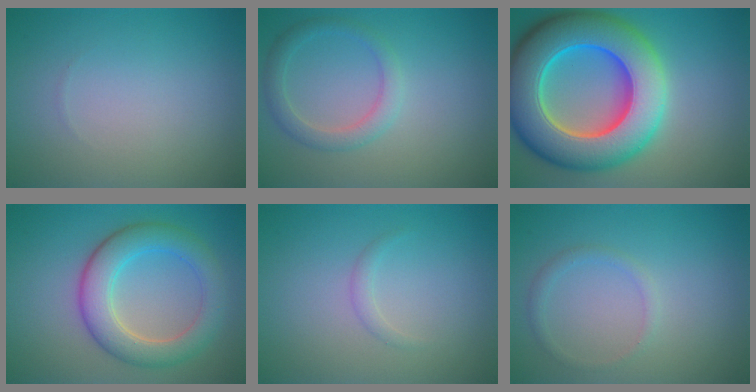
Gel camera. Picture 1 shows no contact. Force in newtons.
{"total": 2.3, "press": 2.3, "slide": 0.1}
{"total": 14.0, "press": 13.9, "slide": 0.5}
{"total": 5.7, "press": 5.7, "slide": 0.2}
{"total": 0.8, "press": 0.8, "slide": 0.0}
{"total": 1.1, "press": 1.1, "slide": 0.1}